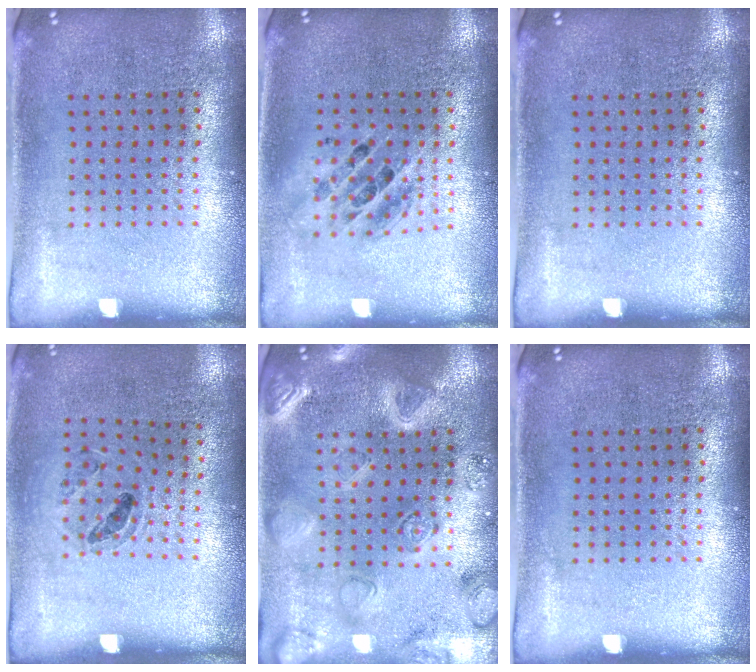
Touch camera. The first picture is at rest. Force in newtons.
{"total": 1.5, "press": 1.2, "slide": 0.8}
{"total": 0.0}
{"total": 0.9, "press": 0.9, "slide": 0.1}
{"total": 3.0, "press": 2.9, "slide": 0.8}
{"total": 0.0}